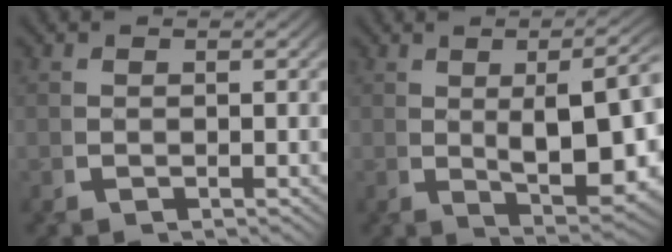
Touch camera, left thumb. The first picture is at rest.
{"total": 10.2, "force": [-0.7, 4.6, 9.1], "torque": [-0.142, -0.030, 0.019]}